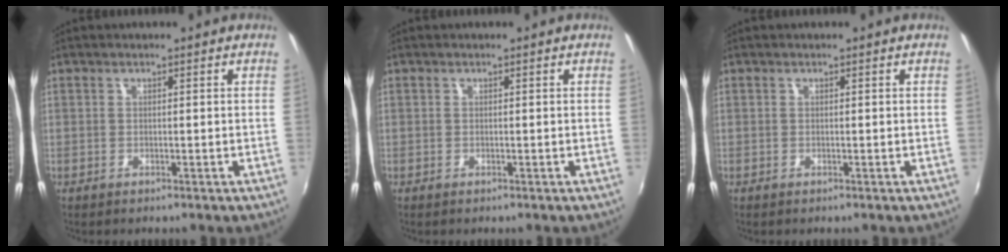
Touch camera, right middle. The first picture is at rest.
{"total": 0.0}
{"total": 0.0}